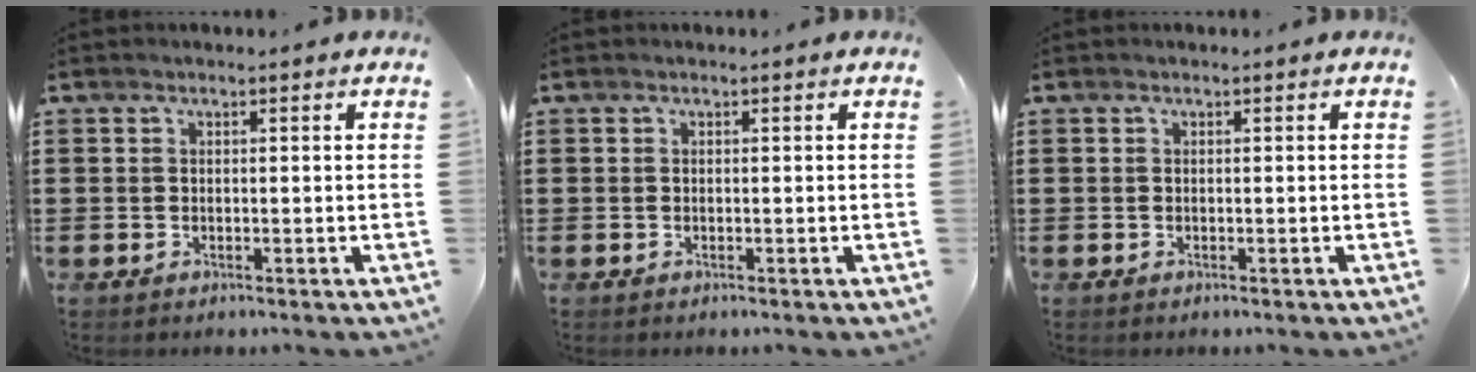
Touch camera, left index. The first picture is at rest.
{"total": 0.0}
{"total": 0.0}